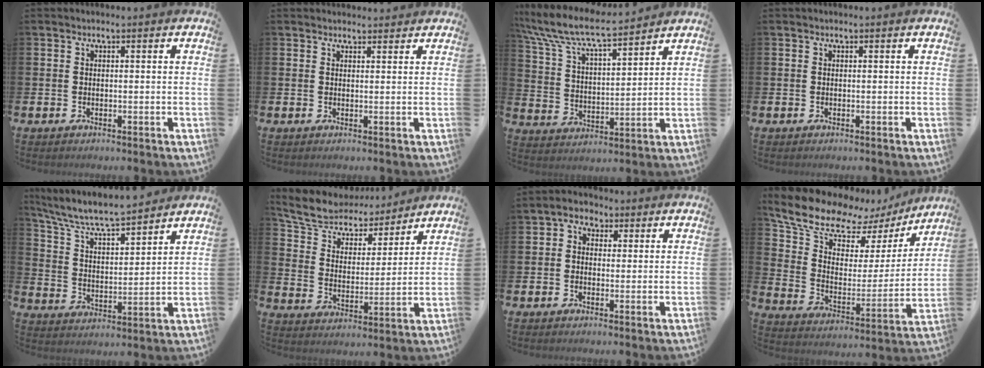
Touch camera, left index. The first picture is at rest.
{"total": 1.4, "force": [1.4, 0.3, 0.0], "torque": [0.015, -0.008, 0.021]}
{"total": 8.8, "force": [8.2, 1.2, 3.1], "torque": [-0.103, -0.054, 0.142]}
{"total": 0.0}
{"total": 7.6, "force": [7.1, 0.9, 2.3], "torque": [-0.083, -0.051, 0.123]}
{"total": 7.7, "force": [7.1, 2.5, 1.5], "torque": [-0.068, -0.049, 0.125]}
{"total": 2.3, "force": [0.8, 2.0, 0.7], "torque": [-0.023, 0.005, 0.009]}
{"total": 13.0, "force": [10.8, 5.3, 4.7], "torque": [-0.138, -0.060, 0.189]}